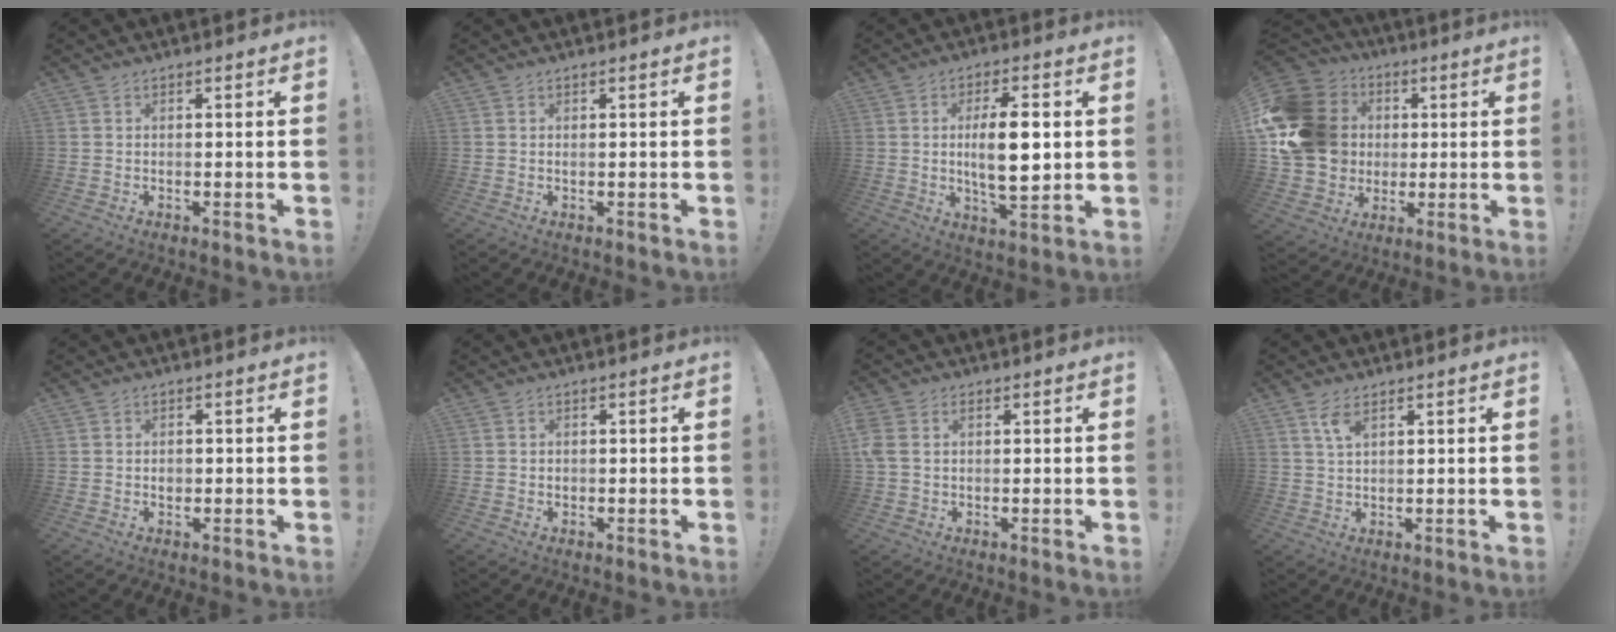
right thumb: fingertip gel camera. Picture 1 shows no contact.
{"total": 0.0}
{"total": 12.6, "force": [1.3, 4.5, 11.7], "torque": [-0.204, -0.010, 0.012]}
{"total": 21.8, "force": [2.4, 18.8, 10.9], "torque": [-0.191, 0.003, 0.082]}
{"total": 1.6, "force": [-0.2, 1.4, 0.7], "torque": [0.001, -0.002, -0.008]}
{"total": 0.6, "force": [0.1, 0.6, 0.0], "torque": [-0.002, 0.003, 0.002]}
{"total": 4.1, "force": [0.9, 3.1, 2.6], "torque": [-0.063, 0.000, 0.018]}
{"total": 4.3, "force": [2.4, 1.7, 3.2], "torque": [-0.052, -0.010, 0.041]}